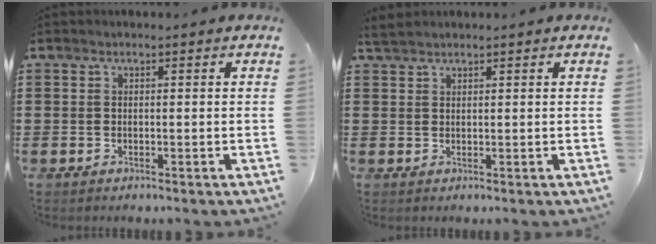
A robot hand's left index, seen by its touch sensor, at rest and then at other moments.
{"total": 1.6, "force": [1.5, 0.3, 0.5], "torque": [-0.013, 0.002, 0.028]}